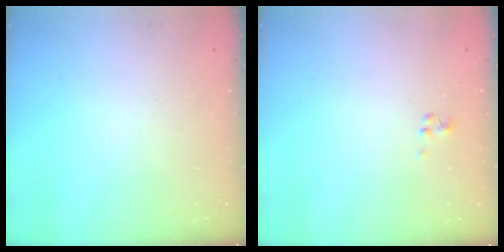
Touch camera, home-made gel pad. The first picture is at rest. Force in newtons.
{"total": 0.8, "press": 0.7, "slide": 0.3}